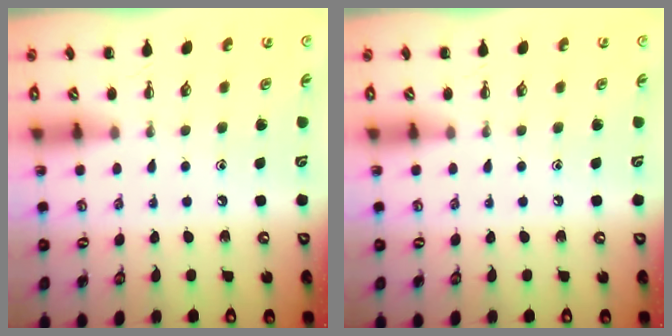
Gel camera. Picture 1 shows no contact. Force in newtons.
{"total": 0.0}